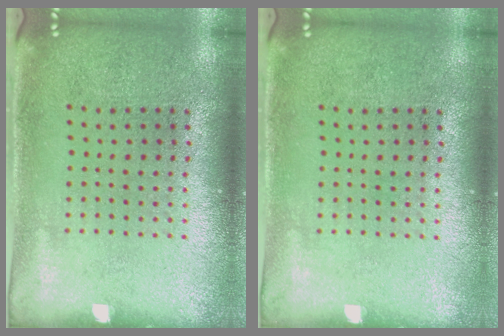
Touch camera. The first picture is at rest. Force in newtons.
{"total": 0.0}